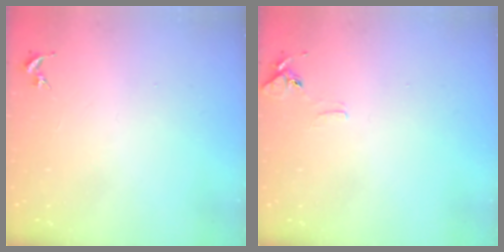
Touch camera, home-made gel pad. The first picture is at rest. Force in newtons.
{"total": 6.2, "press": 6.1, "slide": 0.6}